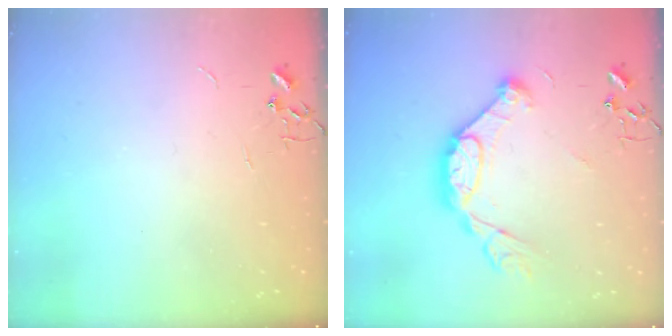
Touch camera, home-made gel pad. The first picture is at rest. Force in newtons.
{"total": 15.0, "press": 15.0, "slide": 0.9}